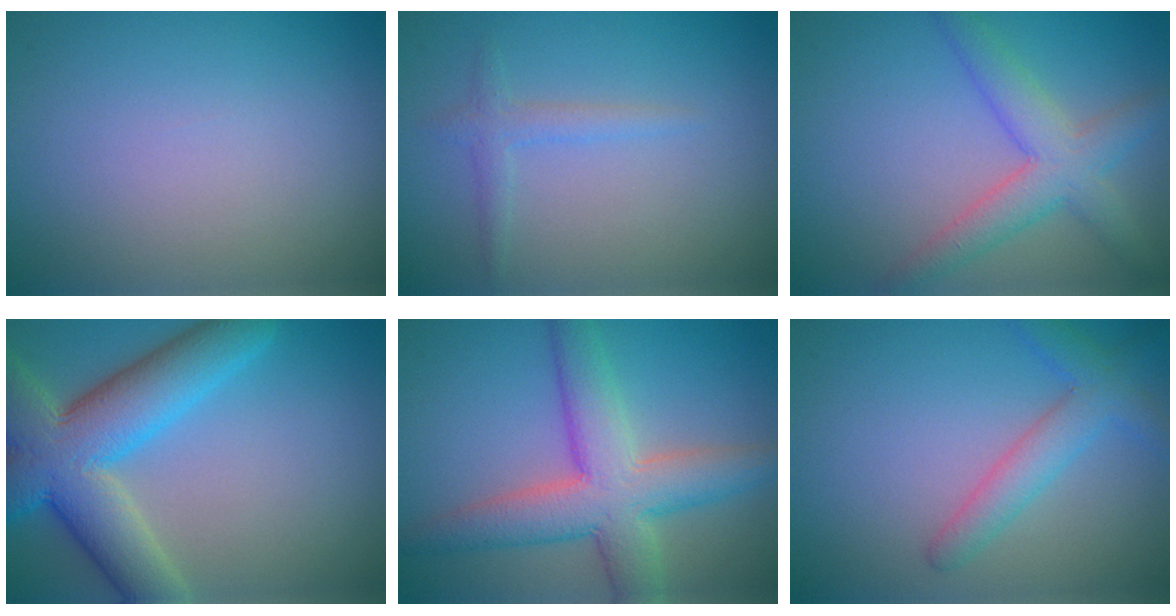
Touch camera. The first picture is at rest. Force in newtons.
{"total": 1.5, "press": 1.4, "slide": 0.1}
{"total": 4.5, "press": 4.5, "slide": 0.2}
{"total": 9.8, "press": 9.7, "slide": 0.8}
{"total": 7.3, "press": 7.3, "slide": 0.4}
{"total": 2.2, "press": 2.2, "slide": 0.2}